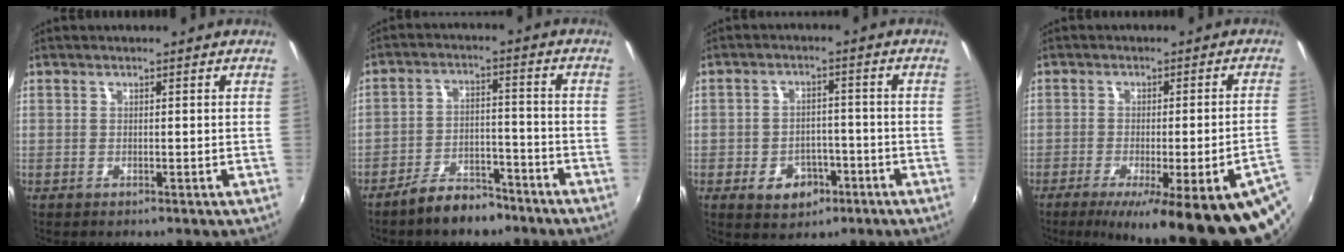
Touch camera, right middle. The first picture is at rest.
{"total": 8.1, "force": [-6.6, 3.2, 3.4], "torque": [-0.071, 0.019, -0.097]}
{"total": 6.7, "force": [-3.5, 4.7, 3.2], "torque": [-0.072, 0.012, -0.039]}
{"total": 21.7, "force": [-14.4, 1.8, 16.1], "torque": [-0.216, -0.051, -0.186]}